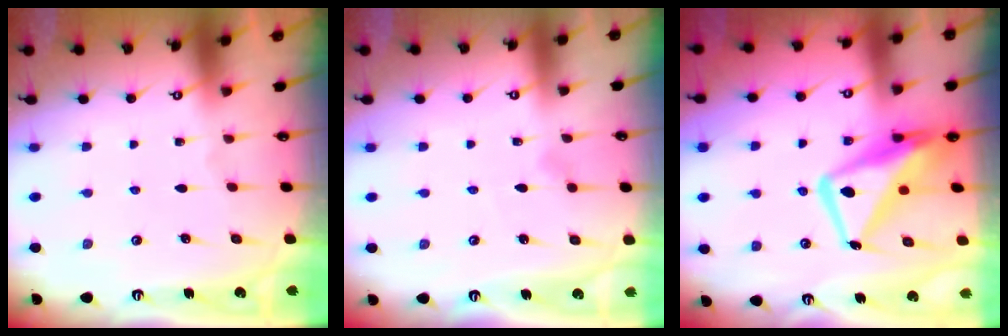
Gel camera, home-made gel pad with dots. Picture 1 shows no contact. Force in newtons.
{"total": 3.2, "press": 3.2, "slide": 0.1}
{"total": 15.3, "press": 15.2, "slide": 1.7}